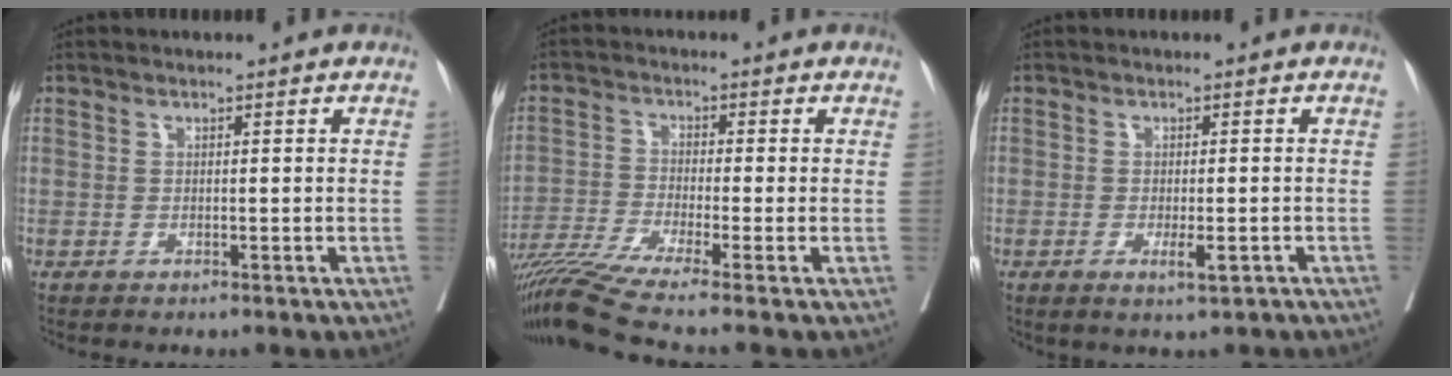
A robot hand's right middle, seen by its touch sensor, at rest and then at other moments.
{"total": 10.5, "force": [-8.4, -2.0, 6.0], "torque": [-0.103, -0.022, -0.145]}
{"total": 2.5, "force": [-1.2, 0.7, 2.1], "torque": [-0.033, -0.001, -0.015]}